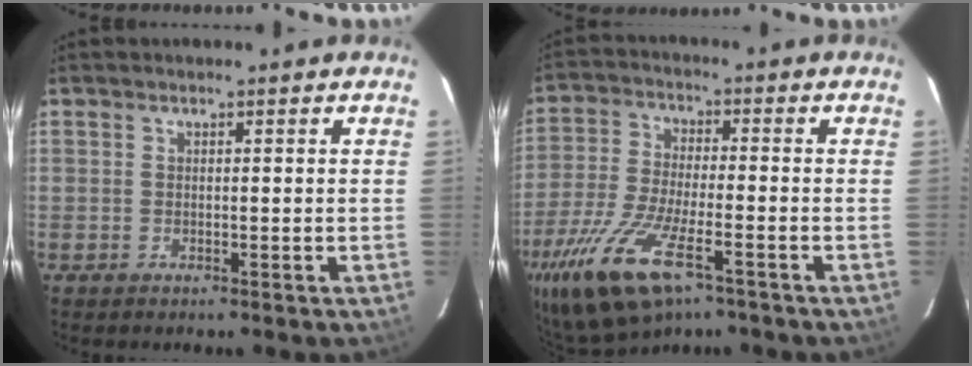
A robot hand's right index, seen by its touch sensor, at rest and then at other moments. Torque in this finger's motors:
{"motor_torque": [1.21, -0.92, 0.53, 0.21]}